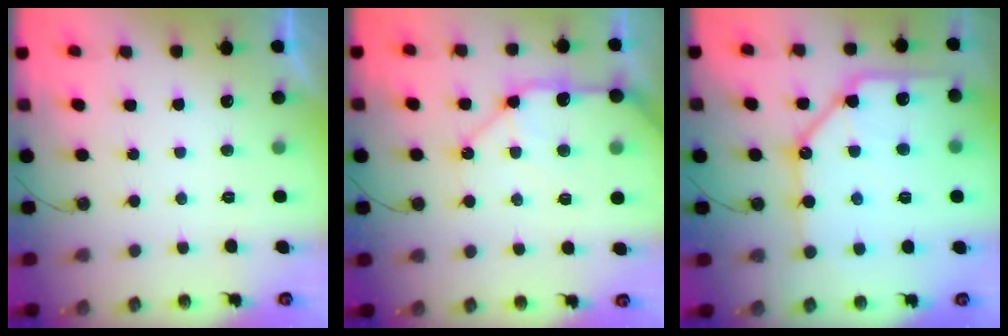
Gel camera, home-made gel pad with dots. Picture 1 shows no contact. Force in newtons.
{"total": 14.3, "press": 14.2, "slide": 1.7}
{"total": 17.5, "press": 17.4, "slide": 2.2}